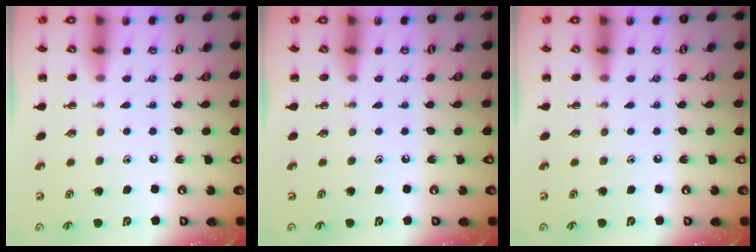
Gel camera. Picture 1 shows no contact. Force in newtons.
{"total": 0.0}
{"total": 0.0}